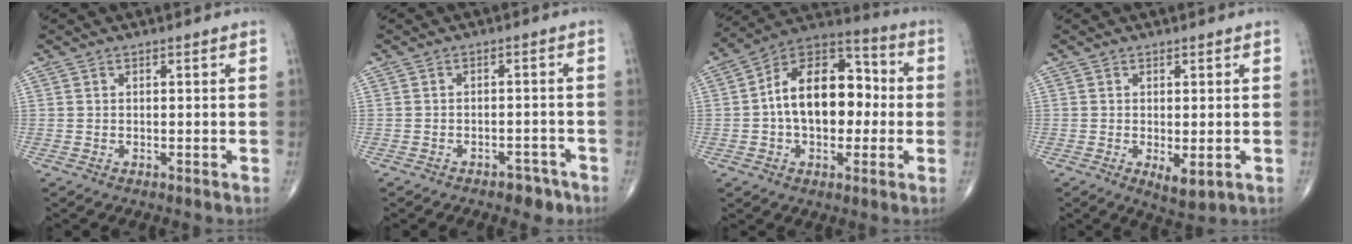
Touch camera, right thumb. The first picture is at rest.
{"total": 3.9, "force": [-2.9, 2.1, 1.5], "torque": [-0.007, 0.019, -0.037]}
{"total": 17.8, "force": [-0.2, 11.2, 13.8], "torque": [-0.187, 0.041, -0.013]}
{"total": 3.9, "force": [-0.9, 1.5, 3.4], "torque": [-0.053, -0.013, -0.009]}